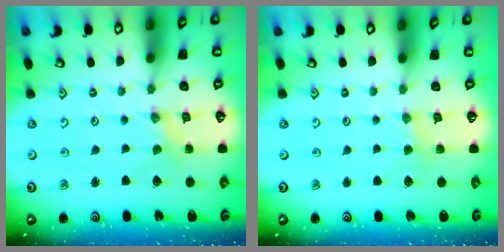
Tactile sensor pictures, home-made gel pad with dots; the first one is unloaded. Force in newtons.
{"total": 2.2, "press": 2.2, "slide": 0.3}